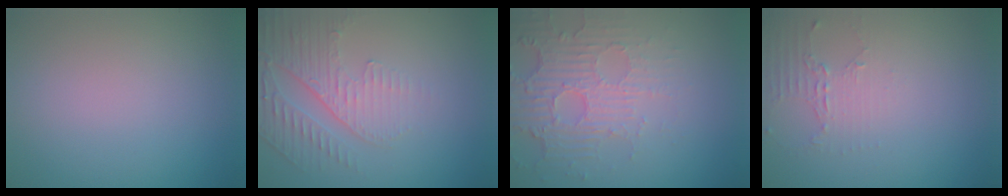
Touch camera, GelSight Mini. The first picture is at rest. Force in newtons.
{"total": 4.9, "press": 3.2, "slide": 3.7}
{"total": 5.5, "press": 3.7, "slide": 4.0}
{"total": 2.1, "press": 1.5, "slide": 1.5}